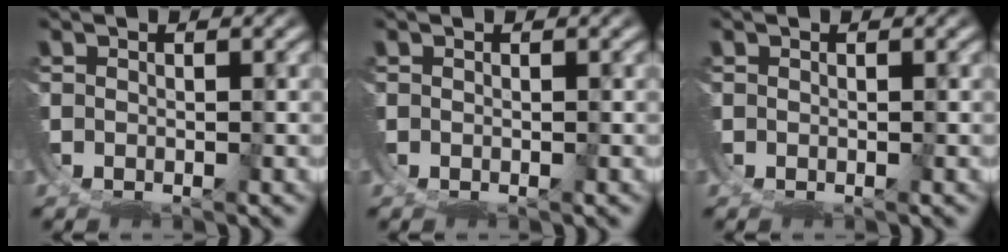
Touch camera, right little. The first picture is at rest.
{"total": 0.0}
{"total": 0.0}